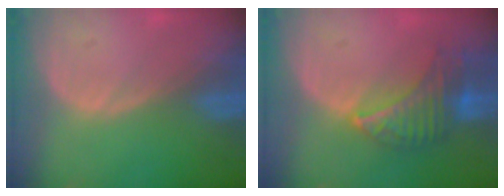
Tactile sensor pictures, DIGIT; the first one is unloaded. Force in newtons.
{"total": 6.7, "press": 6.5, "slide": 1.7}